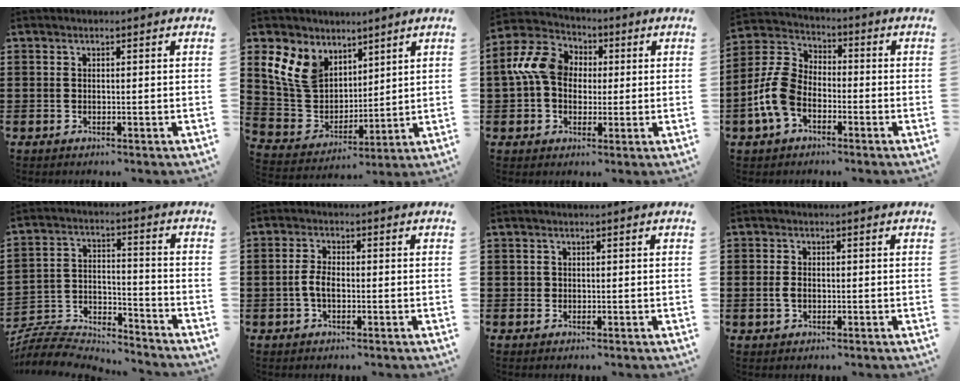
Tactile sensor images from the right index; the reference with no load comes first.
{"total": 9.2, "force": [4.8, 7.2, 3.1], "torque": [-0.109, -0.014, 0.098]}
{"total": 8.8, "force": [0.8, 7.0, 5.2], "torque": [-0.146, 0.013, 0.010]}
{"total": 8.6, "force": [-3.2, 5.6, 5.8], "torque": [-0.167, -0.002, -0.070]}
{"total": 7.0, "force": [-6.7, 1.7, 1.1], "torque": [-0.041, 0.002, -0.138]}
{"total": 3.3, "force": [-0.9, 1.5, 2.8], "torque": [-0.074, -0.006, -0.023]}
{"total": 0.6, "force": [0.1, 0.6, 0.1], "torque": [-0.003, 0.005, 0.001]}
{"total": 2.1, "force": [-0.3, 1.5, 1.4], "torque": [-0.037, 0.002, -0.010]}